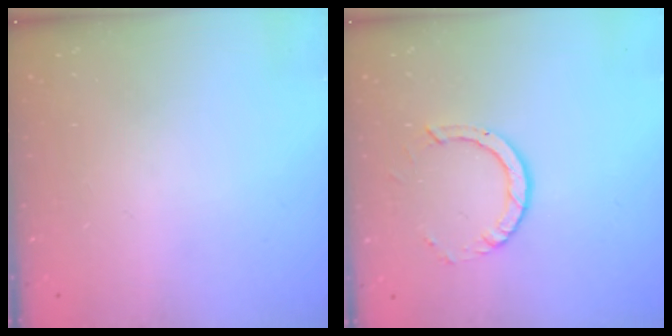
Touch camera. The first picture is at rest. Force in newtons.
{"total": 4.7, "press": 4.7, "slide": 0.4}